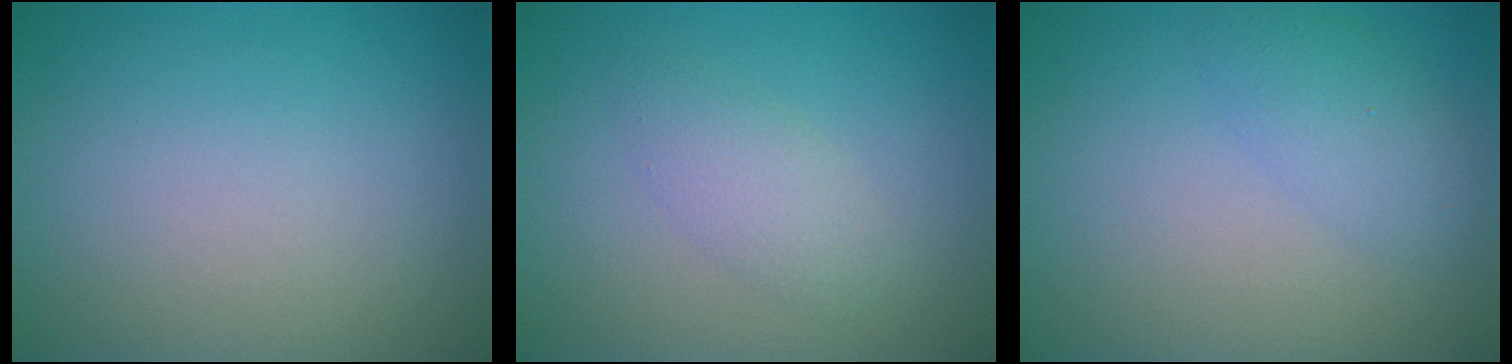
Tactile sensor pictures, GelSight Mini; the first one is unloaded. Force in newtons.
{"total": 2.1, "press": 2.1, "slide": 0.0}
{"total": 2.5, "press": 2.5, "slide": 0.1}